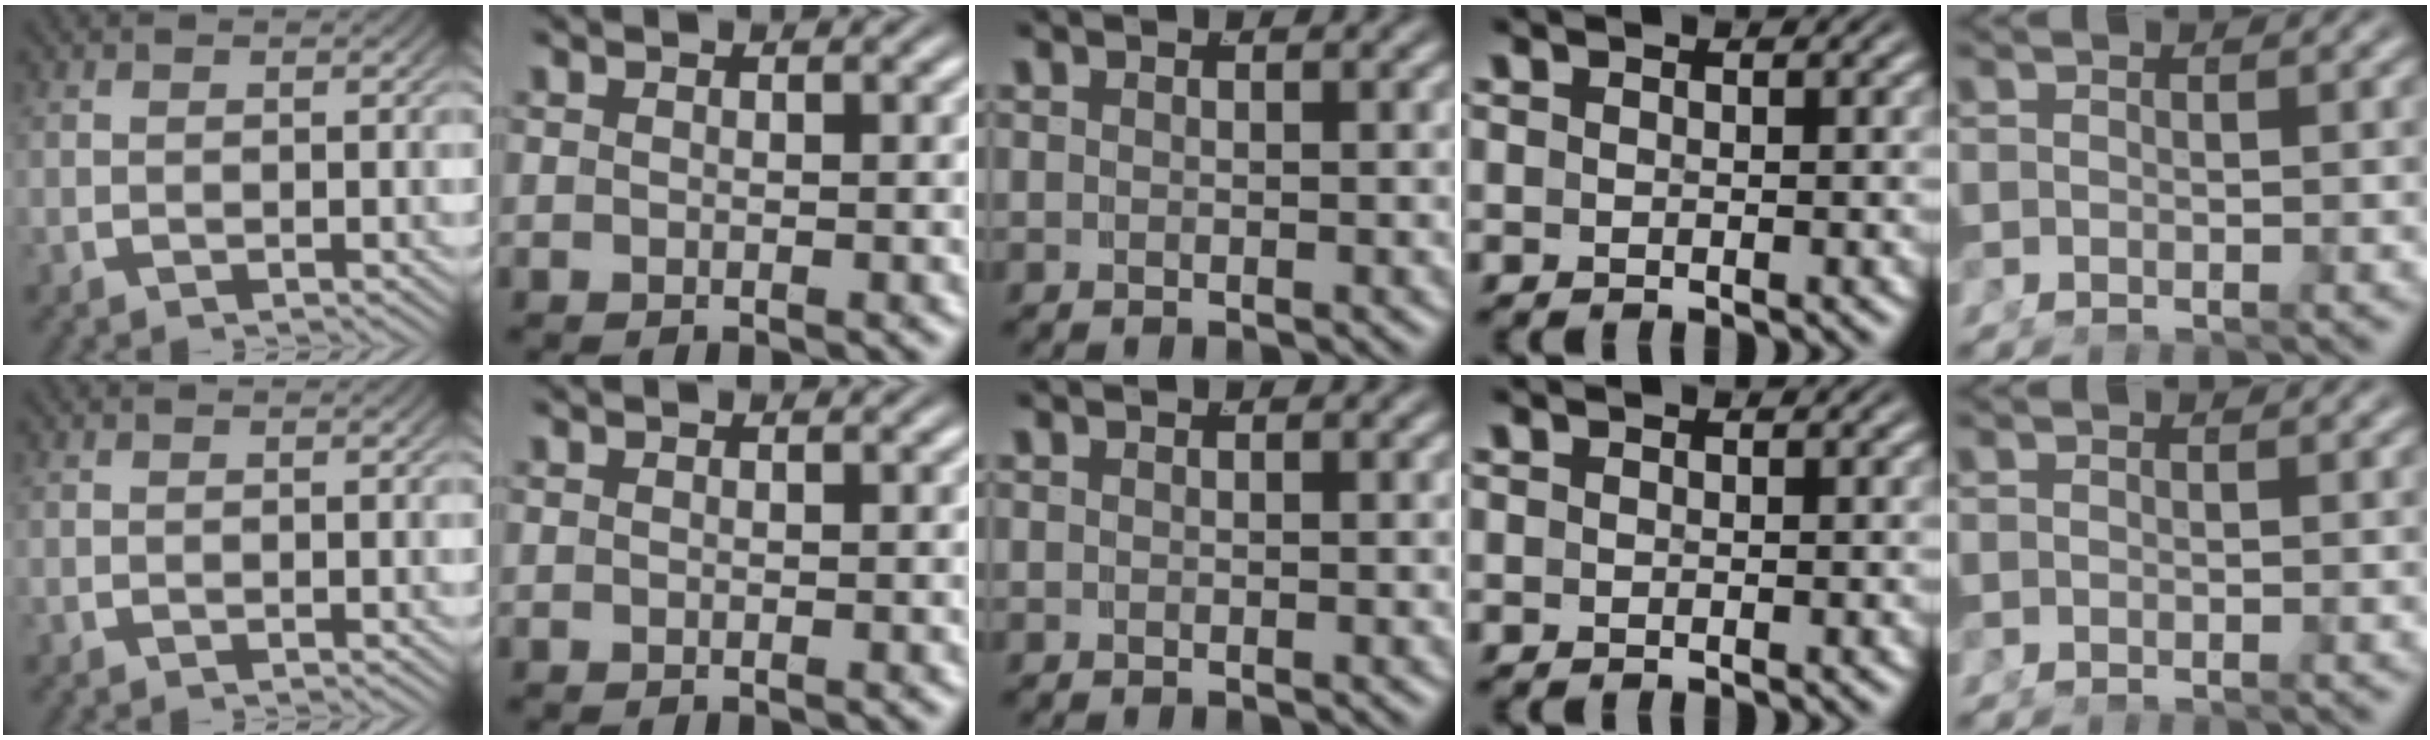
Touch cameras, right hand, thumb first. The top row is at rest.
{}